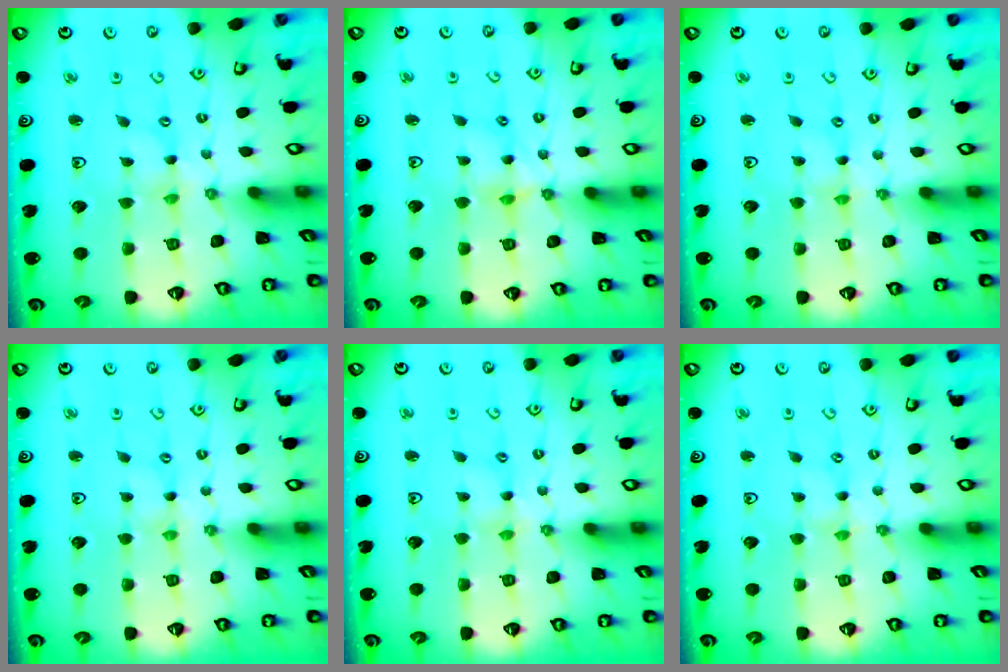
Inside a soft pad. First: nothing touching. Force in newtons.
{"total": 6.0, "press": 6.0, "slide": 0.5}
{"total": 0.0}
{"total": 0.0}
{"total": 3.1, "press": 3.1, "slide": 0.3}
{"total": 0.9, "press": 0.9, "slide": 0.3}